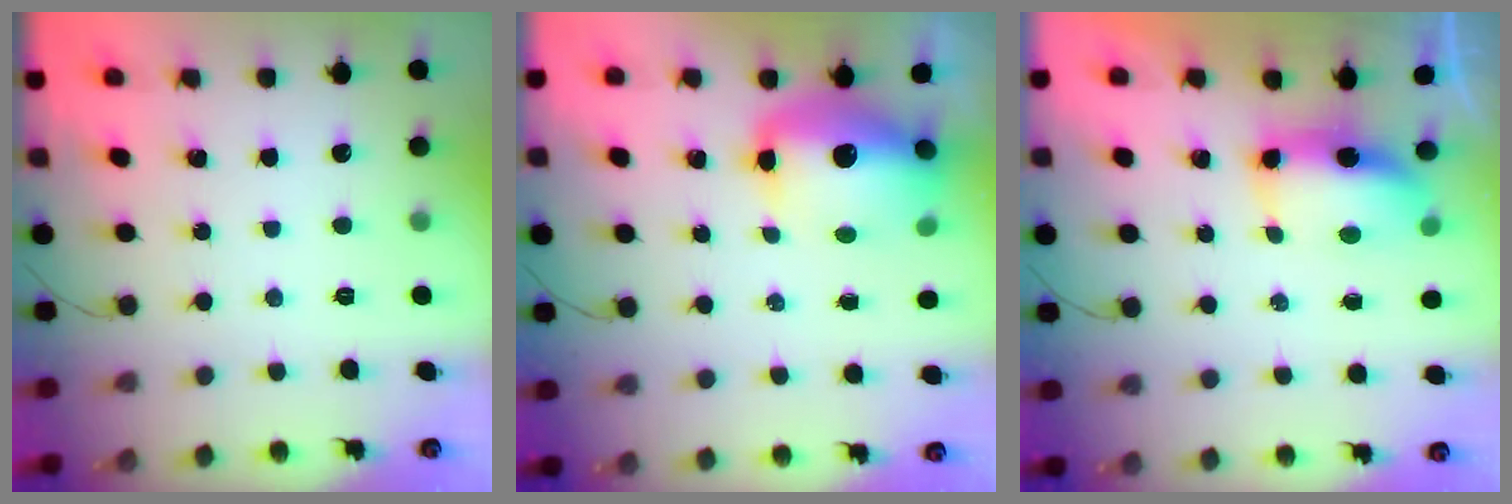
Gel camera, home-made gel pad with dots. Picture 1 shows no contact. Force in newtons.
{"total": 14.2, "press": 13.8, "slide": 3.4}
{"total": 7.2, "press": 7.2, "slide": 0.5}